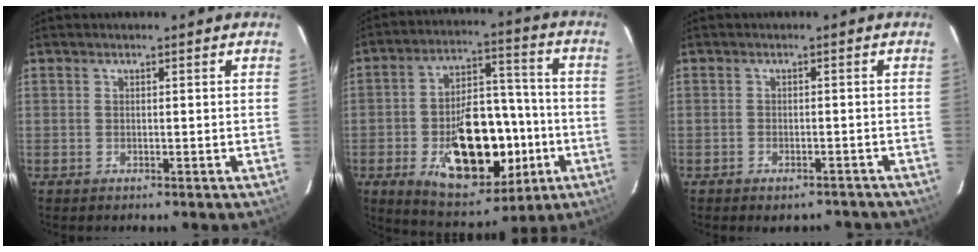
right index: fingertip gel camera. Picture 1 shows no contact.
{"total": 20.7, "force": [-5.9, 11.5, 16.1], "torque": [-0.281, 0.017, -0.070]}
{"total": 6.0, "force": [-5.1, 2.5, 2.0], "torque": [-0.037, 0.001, -0.061]}